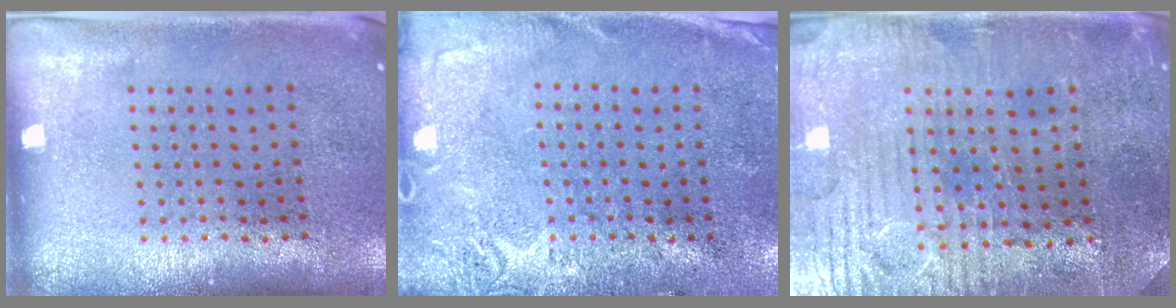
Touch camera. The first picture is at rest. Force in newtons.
{"total": 2.8, "press": 2.4, "slide": 1.4}
{"total": 2.2, "press": 2.2, "slide": 0.5}